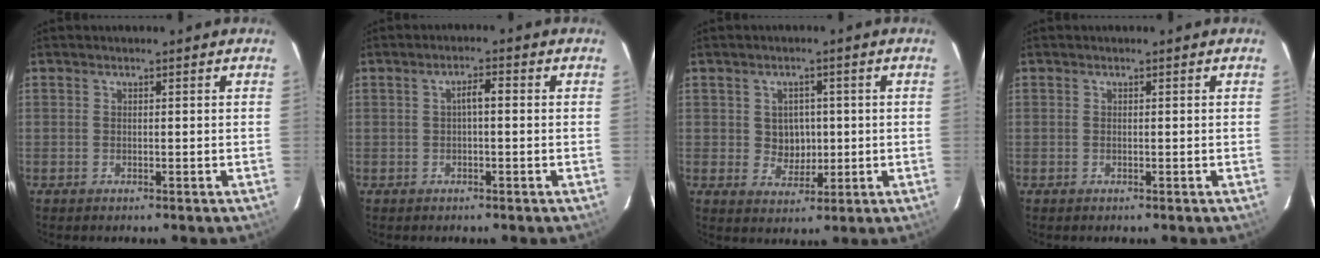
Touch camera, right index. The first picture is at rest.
{"total": 2.2, "force": [-0.1, 0.7, 2.1], "torque": [-0.041, 0.010, 0.001]}
{"total": 4.8, "force": [0.3, 4.4, 1.9], "torque": [-0.032, 0.007, 0.013]}
{"total": 0.0}